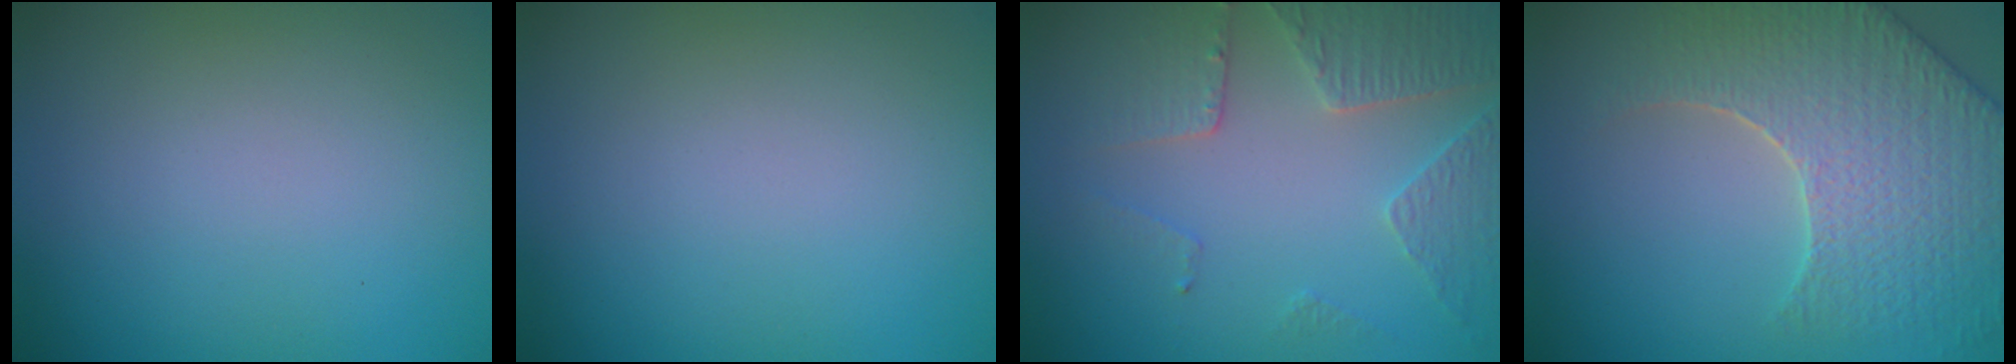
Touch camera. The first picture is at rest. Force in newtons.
{"total": 0.0}
{"total": 4.6, "press": 3.4, "slide": 3.1}
{"total": 7.1, "press": 5.9, "slide": 3.9}